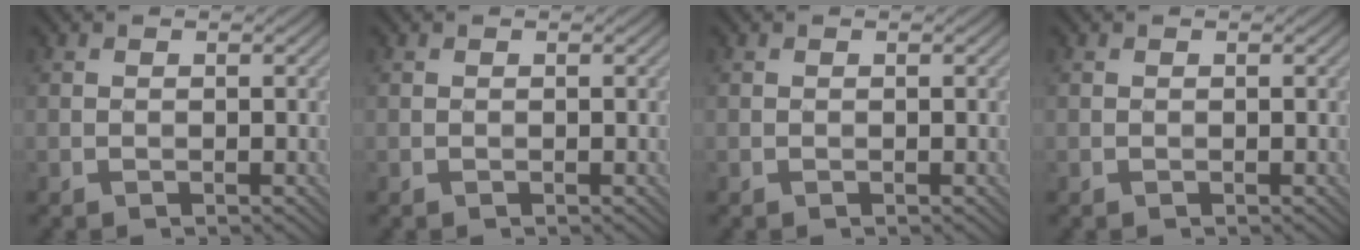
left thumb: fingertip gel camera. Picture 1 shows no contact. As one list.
[{"total": 0.0}, {"total": 0.0}, {"total": 0.0}]